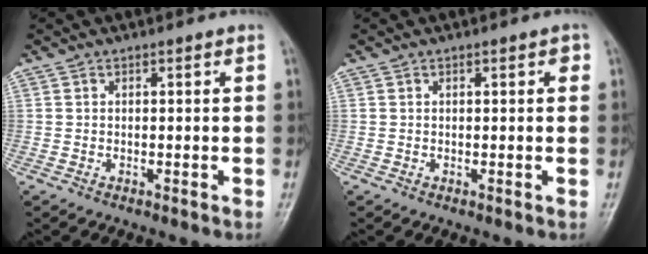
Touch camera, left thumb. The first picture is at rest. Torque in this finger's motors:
{"motor_torque": [-0.37, 0.28, 0.11, 0.21, -0.01]}